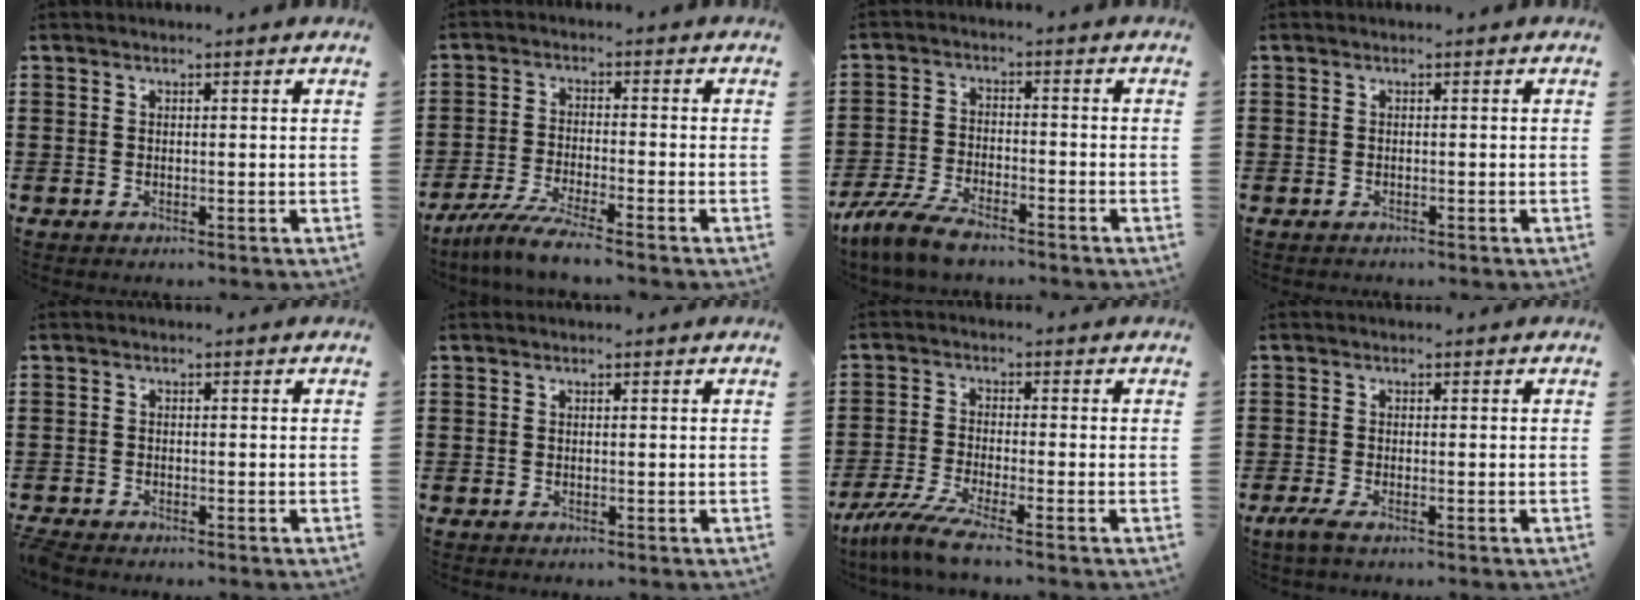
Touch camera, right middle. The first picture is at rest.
{"total": 5.8, "force": [-5.1, -0.4, 2.7], "torque": [-0.070, -0.021, -0.103]}
{"total": 6.3, "force": [-5.4, 1.6, 2.9], "torque": [-0.079, -0.001, -0.109]}
{"total": 0.8, "force": [-0.6, 0.5, -0.2], "torque": [0.003, 0.005, -0.015]}
{"total": 1.3, "force": [-1.2, 0.1, 0.2], "torque": [-0.013, -0.003, -0.027]}
{"total": 0.0}
{"total": 5.7, "force": [-4.7, 0.1, 3.3], "torque": [-0.081, -0.019, -0.095]}
{"total": 1.7, "force": [-1.0, 0.4, 1.3], "torque": [-0.031, -0.001, -0.022]}